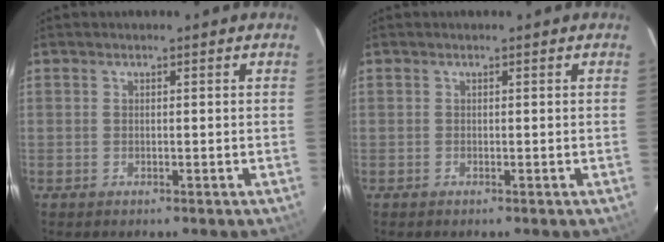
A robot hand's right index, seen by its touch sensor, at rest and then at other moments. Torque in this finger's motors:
{"motor_torque": [0.02, 0.01, -0.01, 0.01]}